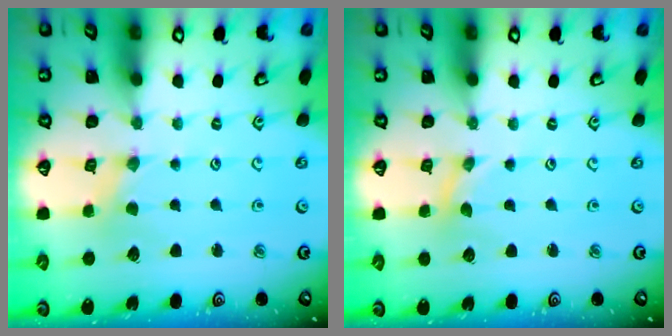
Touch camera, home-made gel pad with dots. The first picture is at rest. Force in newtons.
{"total": 0.0}